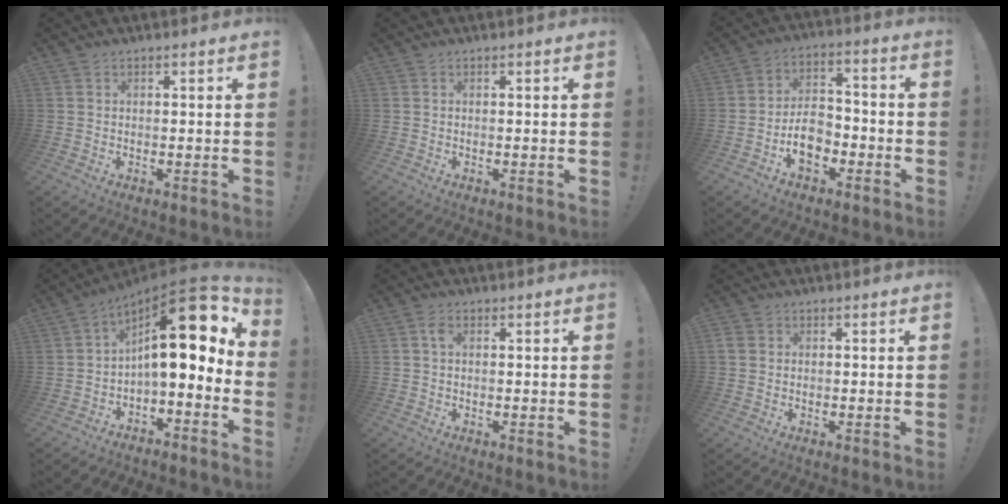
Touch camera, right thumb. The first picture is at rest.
{"total": 0.0}
{"total": 10.1, "force": [-4.4, 6.7, 6.1], "torque": [-0.096, 0.030, -0.075]}
{"total": 18.9, "force": [4.5, 7.0, 17.0], "torque": [-0.268, -0.029, 0.077]}
{"total": 2.2, "force": [0.6, 1.2, 1.7], "torque": [-0.028, 0.001, 0.008]}
{"total": 1.8, "force": [0.2, 1.6, 0.8], "torque": [-0.016, 0.006, 0.006]}